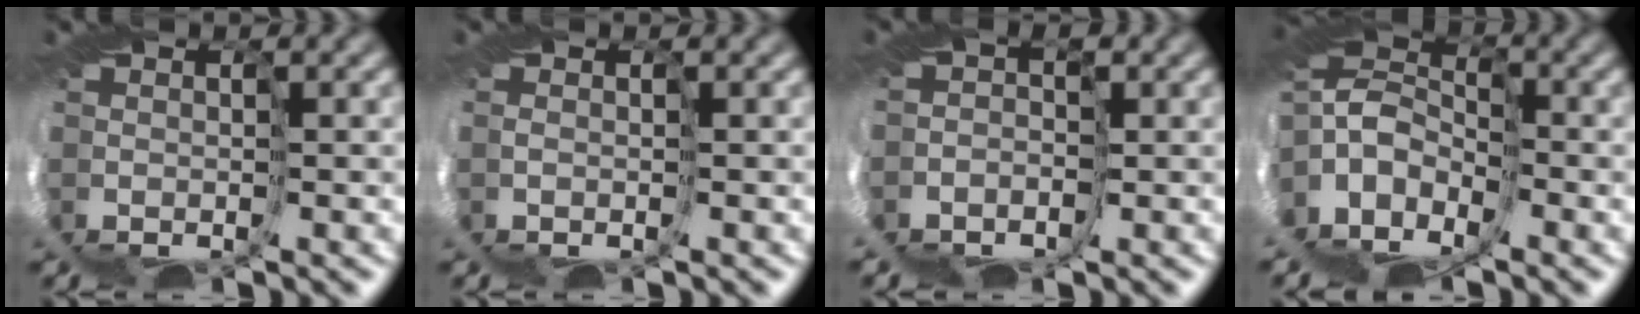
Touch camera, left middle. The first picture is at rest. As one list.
[{"total": 0.0}, {"total": 1.7, "force": [-1.5, 0.9, -0.2], "torque": [0.020, -0.008, -0.016]}, {"total": 3.8, "force": [1.0, 2.3, 2.8], "torque": [-0.060, 0.018, 0.002]}]